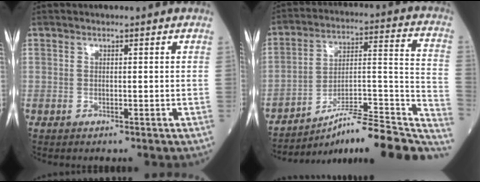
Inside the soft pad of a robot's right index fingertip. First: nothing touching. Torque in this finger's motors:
{"motor_torque": [0.26, -0.17, 0.14, 0.07]}